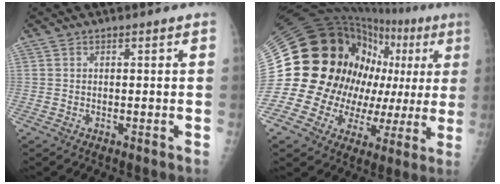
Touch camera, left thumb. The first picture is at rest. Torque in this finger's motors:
{"motor_torque": [1.12, 3.80, 0.38, 0.03, 0.26]}